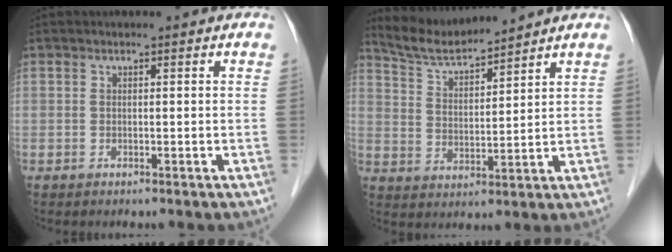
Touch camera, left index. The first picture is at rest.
{"total": 7.4, "force": [7.3, -0.1, 1.4], "torque": [-0.042, 0.010, 0.149]}